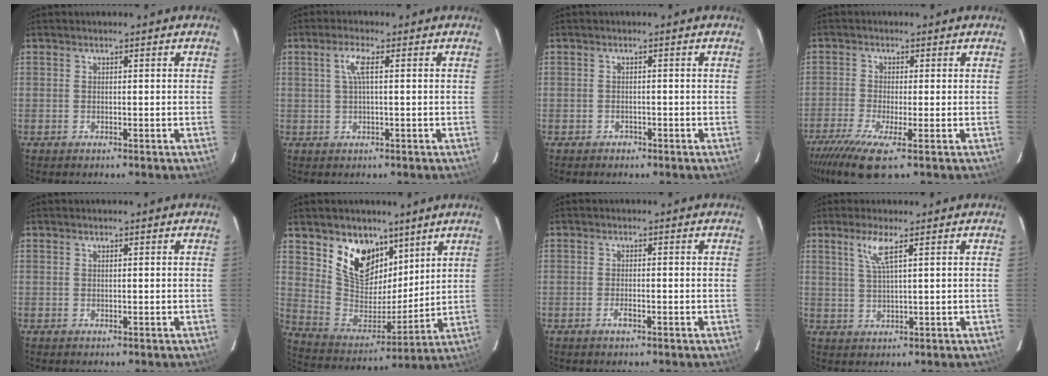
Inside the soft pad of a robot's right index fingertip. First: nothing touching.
{"total": 3.1, "force": [0.6, 0.2, 3.1], "torque": [-0.063, 0.005, 0.012]}
{"total": 1.4, "force": [-0.9, 1.1, 0.1], "torque": [-0.002, 0.004, -0.012]}
{"total": 8.0, "force": [-4.6, 0.9, 6.5], "torque": [-0.158, -0.027, -0.090]}
{"total": 0.0}
{"total": 15.6, "force": [9.2, 9.9, 7.7], "torque": [-0.160, -0.005, 0.180]}
{"total": 1.7, "force": [-1.0, 0.5, 1.2], "torque": [-0.025, 0.000, -0.018]}
{"total": 4.0, "force": [2.1, 0.0, 3.4], "torque": [-0.070, 0.000, 0.045]}